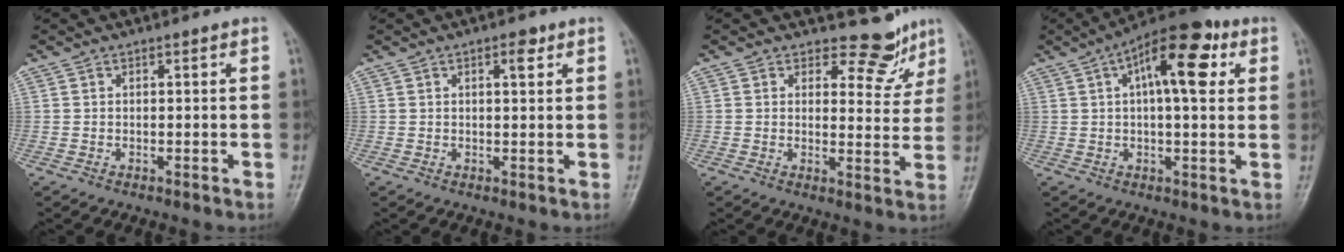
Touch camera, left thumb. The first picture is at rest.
{"total": 2.7, "force": [1.3, 1.1, 2.1], "torque": [-0.025, -0.003, 0.018]}
{"total": 6.6, "force": [5.7, 3.3, 0.5], "torque": [0.021, -0.052, 0.064]}
{"total": 14.5, "force": [5.0, 5.8, 12.4], "torque": [-0.168, 0.017, 0.065]}